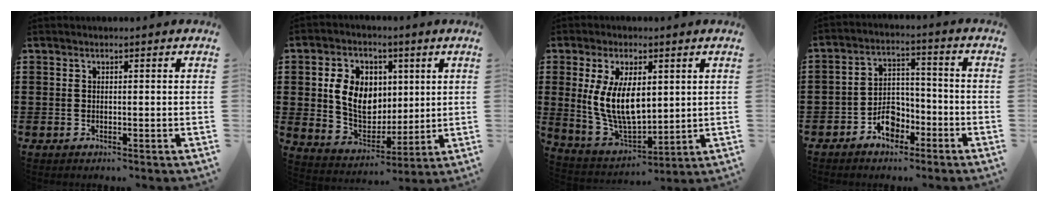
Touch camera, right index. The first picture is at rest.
{"total": 9.1, "force": [1.7, 7.3, 5.1], "torque": [-0.116, 0.015, 0.030]}
{"total": 10.4, "force": [1.8, 5.4, 8.7], "torque": [-0.196, 0.001, 0.031]}
{"total": 5.7, "force": [-3.3, 3.6, 2.9], "torque": [-0.058, 0.011, -0.060]}